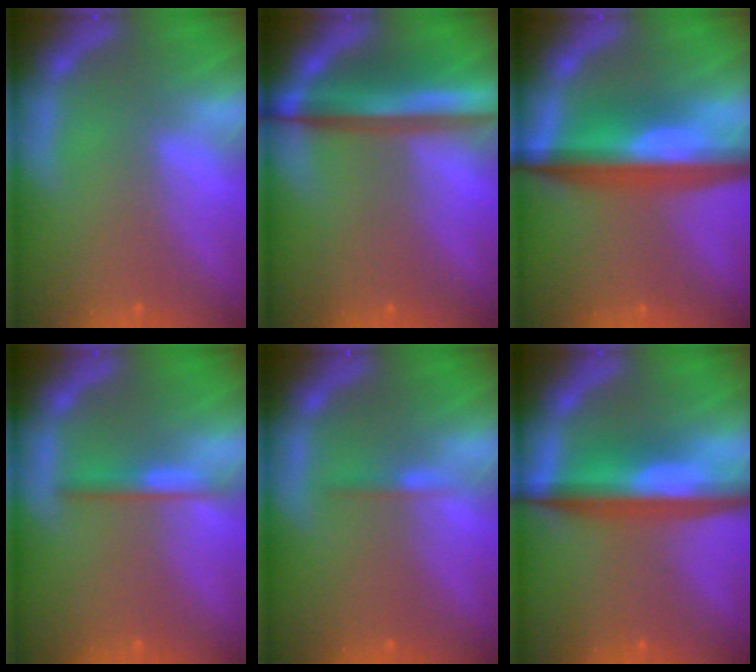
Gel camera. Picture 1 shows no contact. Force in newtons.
{"total": 7.1}
{"total": 8.6}
{"total": 1.9}
{"total": 0.9}
{"total": 7.1}